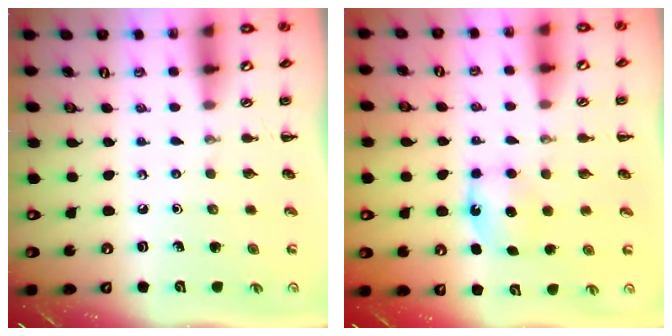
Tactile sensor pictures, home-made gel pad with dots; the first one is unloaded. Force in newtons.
{"total": 5.5, "press": 5.4, "slide": 1.3}